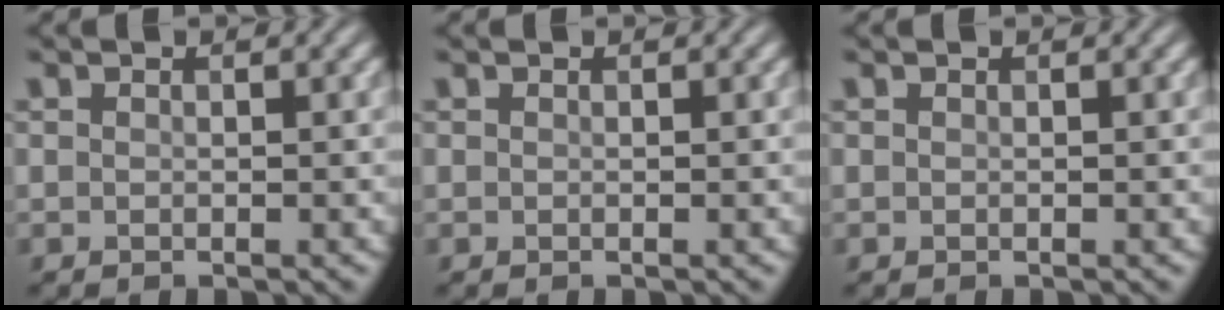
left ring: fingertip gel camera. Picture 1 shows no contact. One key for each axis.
{"total": 0.0}
{"total": 0.0}